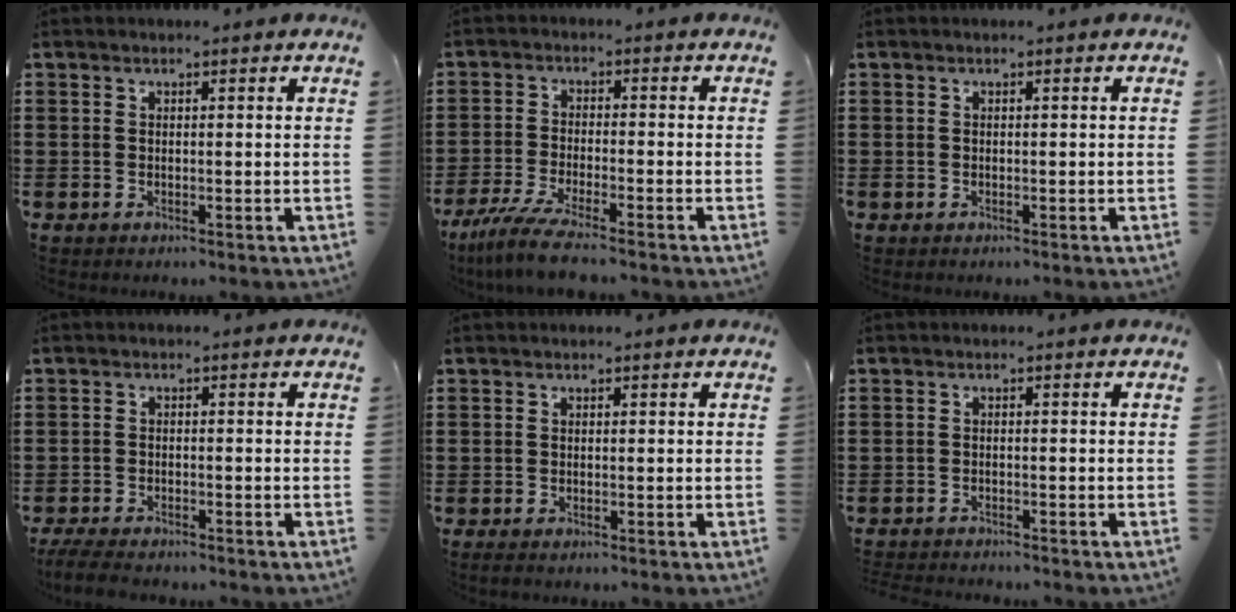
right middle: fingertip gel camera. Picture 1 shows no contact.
{"total": 5.6, "force": [-4.7, -0.1, 3.0], "torque": [-0.077, -0.021, -0.095]}
{"total": 0.0}
{"total": 3.1, "force": [-3.0, 0.4, 0.9], "torque": [-0.031, -0.003, -0.066]}
{"total": 0.5, "force": [-0.4, 0.2, 0.3], "torque": [-0.007, -0.003, -0.006]}
{"total": 1.6, "force": [-1.6, 0.1, 0.0], "torque": [-0.004, 0.000, -0.035]}